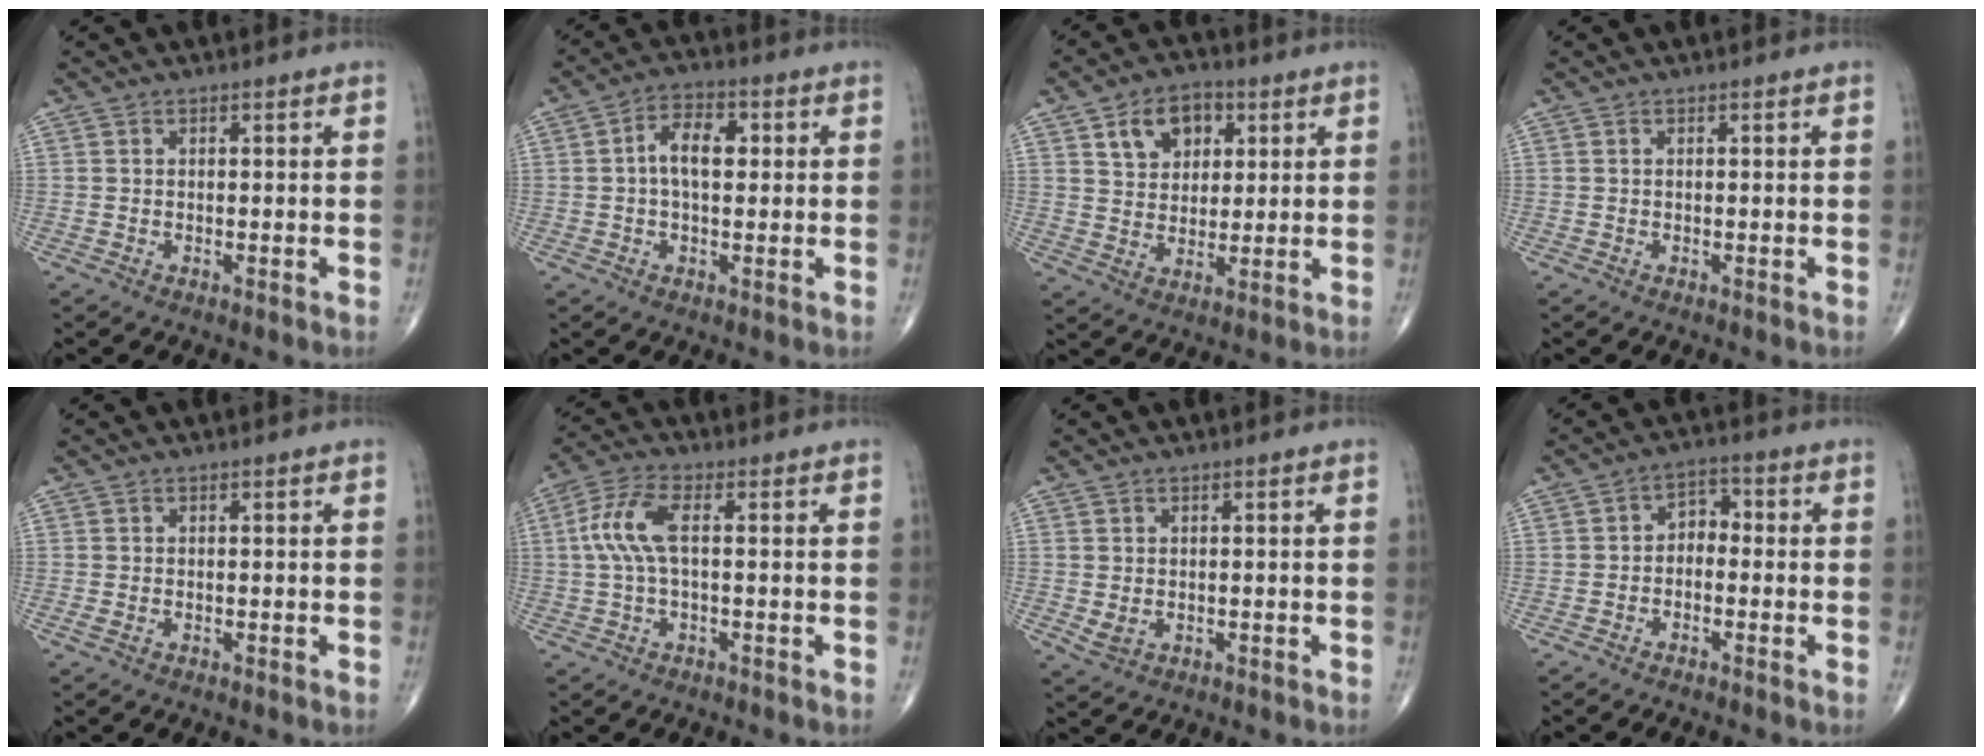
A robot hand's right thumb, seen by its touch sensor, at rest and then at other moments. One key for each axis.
{"total": 6.9, "fx": 0.8, "fy": 3.8, "fz": 5.7, "tx": -0.096, "ty": 0.018, "tz": 0.008}
{"total": 9.3, "fx": 3.9, "fy": 6.5, "fz": 5.3, "tx": -0.052, "ty": -0.012, "tz": 0.065}
{"total": 0.0}
{"total": 0.6, "fx": -0.1, "fy": 0.3, "fz": 0.4, "tx": -0.011, "ty": -0.001, "tz": -0.002}
{"total": 7.4, "fx": 0.6, "fy": 2.8, "fz": 6.9, "tx": -0.171, "ty": 0.019, "tz": 0.009}
{"total": 2.0, "fx": 0.0, "fy": 1.5, "fz": 1.4, "tx": -0.023, "ty": -0.005, "tz": 0.008}
{"total": 3.9, "fx": -0.9, "fy": 2.8, "fz": 2.6, "tx": -0.026, "ty": 0.024, "tz": -0.028}